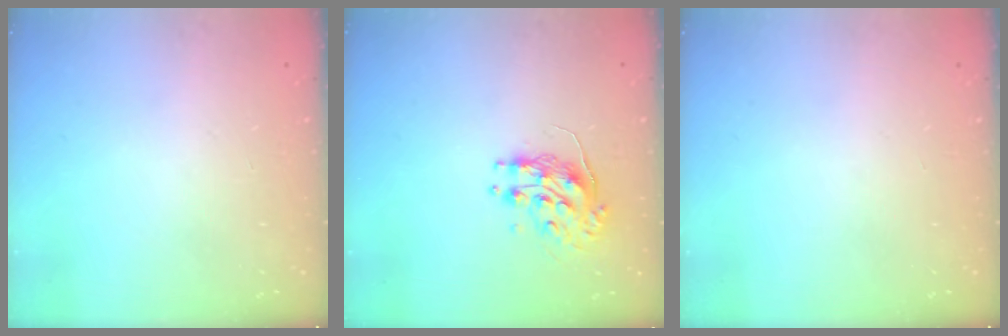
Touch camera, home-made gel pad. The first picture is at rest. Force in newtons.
{"total": 9.2, "press": 9.2, "slide": 0.6}
{"total": 0.0}